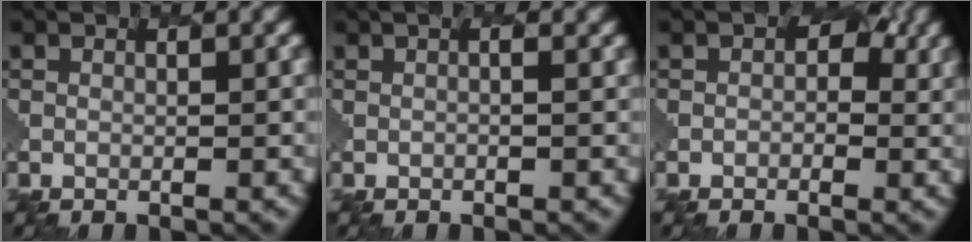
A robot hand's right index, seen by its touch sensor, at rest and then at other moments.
{"total": 1.3, "force": [0.1, 0.6, 1.1], "torque": [-0.005, 0.008, -0.013]}
{"total": 1.8, "force": [0.4, 1.8, -0.2], "torque": [-0.004, 0.001, -0.021]}